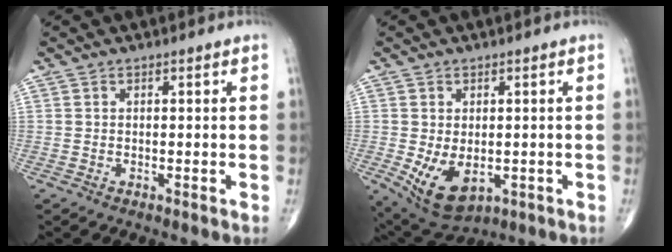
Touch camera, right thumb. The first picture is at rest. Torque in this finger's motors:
{"motor_torque": [-0.12, 0.51, 0.95, -0.19, 0.15]}